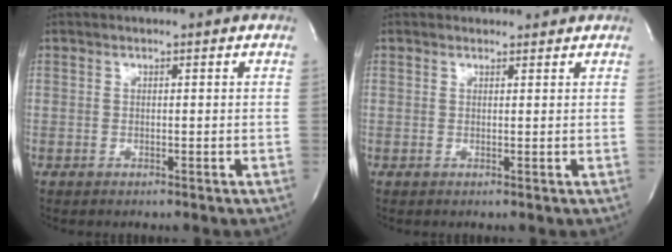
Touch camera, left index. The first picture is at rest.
{"total": 1.7, "force": [1.5, 0.7, -0.3], "torque": [-0.006, 0.005, 0.018]}